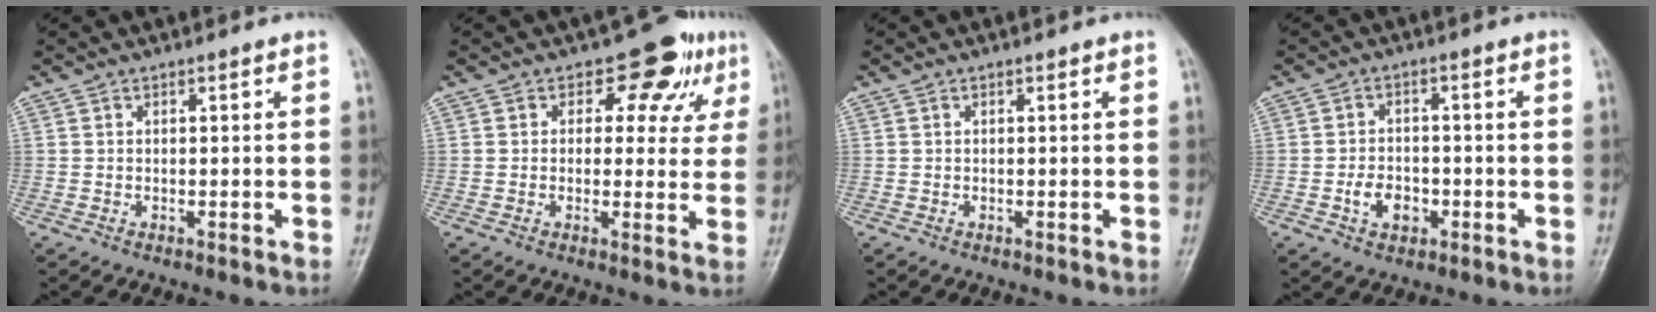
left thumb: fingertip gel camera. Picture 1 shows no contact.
{"total": 9.0, "force": [4.1, 5.9, 5.5], "torque": [-0.016, -0.007, 0.045]}
{"total": 0.0}
{"total": 5.1, "force": [-1.7, 3.7, 3.1], "torque": [-0.039, 0.012, -0.030]}